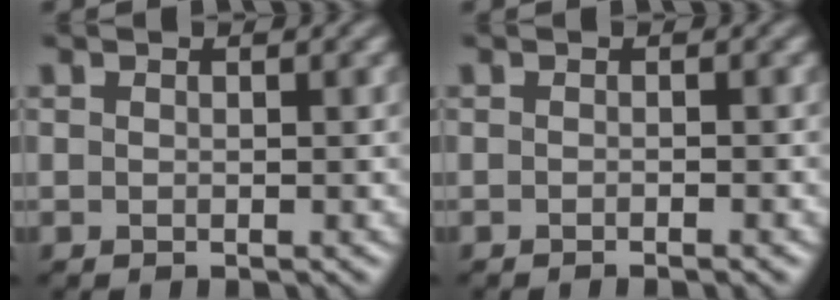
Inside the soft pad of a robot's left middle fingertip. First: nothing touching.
{"total": 1.7, "force": [-0.8, 0.5, 1.4], "torque": [-0.005, -0.002, -0.012]}